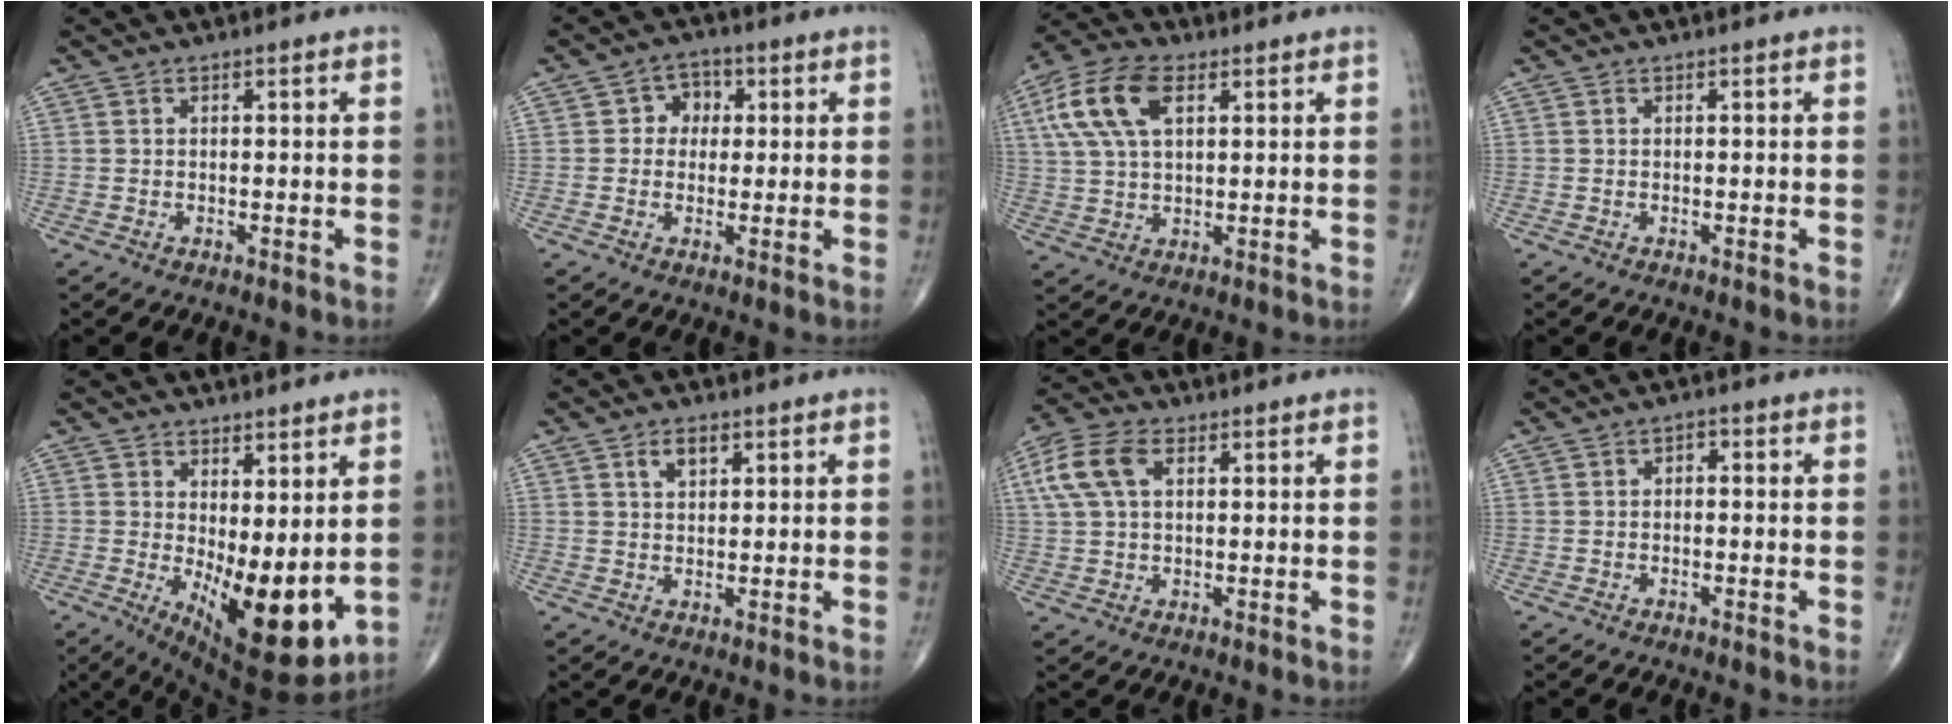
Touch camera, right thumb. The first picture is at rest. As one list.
[{"total": 4.8, "force": [0.9, 4.2, 2.1], "torque": [0.002, 0.007, 0.004]}, {"total": 12.4, "force": [4.3, 6.4, 9.7], "torque": [-0.204, 0.010, 0.082]}, {"total": 0.0}, {"total": 13.6, "force": [-0.3, 5.5, 12.4], "torque": [-0.179, -0.033, 0.016]}, {"total": 3.2, "force": [1.6, 1.7, 2.1], "torque": [-0.031, -0.006, 0.030]}, {"total": 9.0, "force": [2.7, 5.2, 6.9], "torque": [-0.157, 0.019, 0.051]}, {"total": 1.6, "force": [0.0, 1.0, 1.2], "torque": [-0.011, 0.007, -0.007]}]